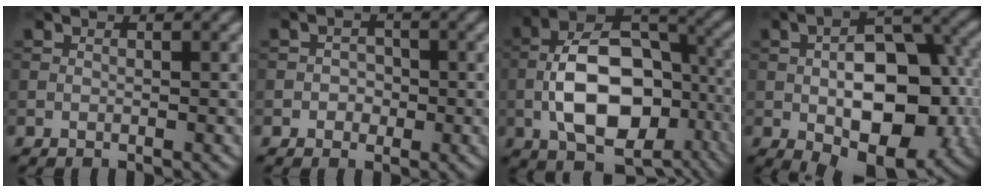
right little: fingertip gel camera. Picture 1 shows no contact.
{"total": 1.5, "force": [-0.5, 1.3, 0.4], "torque": [0.009, -0.001, -0.016]}
{"total": 12.7, "force": [-4.0, 7.2, 9.7], "torque": [-0.165, 0.005, -0.074]}
{"total": 11.7, "force": [-2.2, 6.4, 9.5], "torque": [-0.136, -0.006, -0.030]}